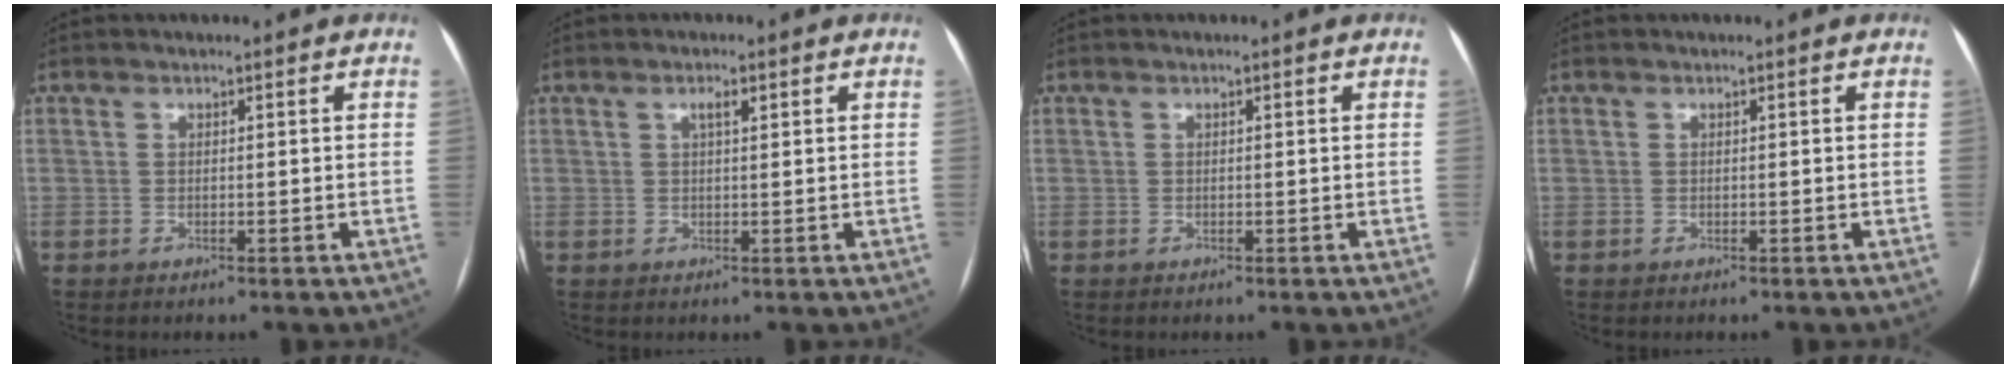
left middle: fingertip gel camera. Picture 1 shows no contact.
{"total": 1.6, "force": [0.7, 0.3, 1.4], "torque": [-0.024, 0.004, 0.012]}
{"total": 0.0}
{"total": 0.0}